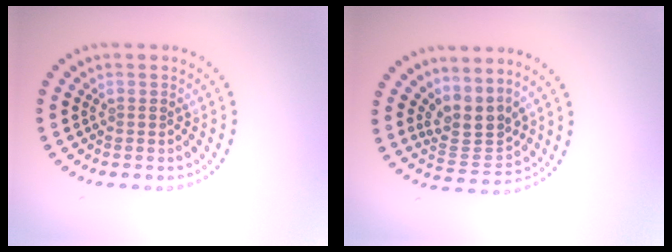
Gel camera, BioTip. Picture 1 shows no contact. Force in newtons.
{"total": 3.3, "press": 2.5, "slide": 2.1}